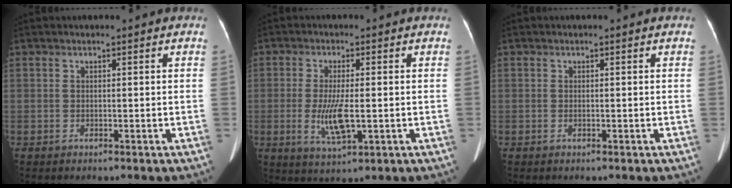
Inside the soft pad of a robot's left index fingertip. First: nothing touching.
{"total": 6.0, "force": [-1.0, 1.5, 5.8], "torque": [-0.119, -0.013, -0.015]}
{"total": 0.0}